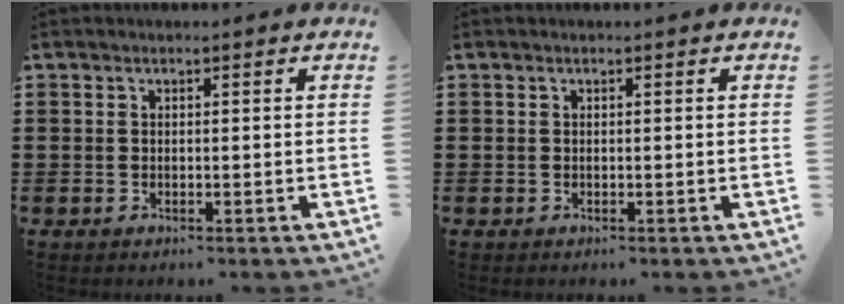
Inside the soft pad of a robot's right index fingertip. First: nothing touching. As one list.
[{"total": 0.0}]